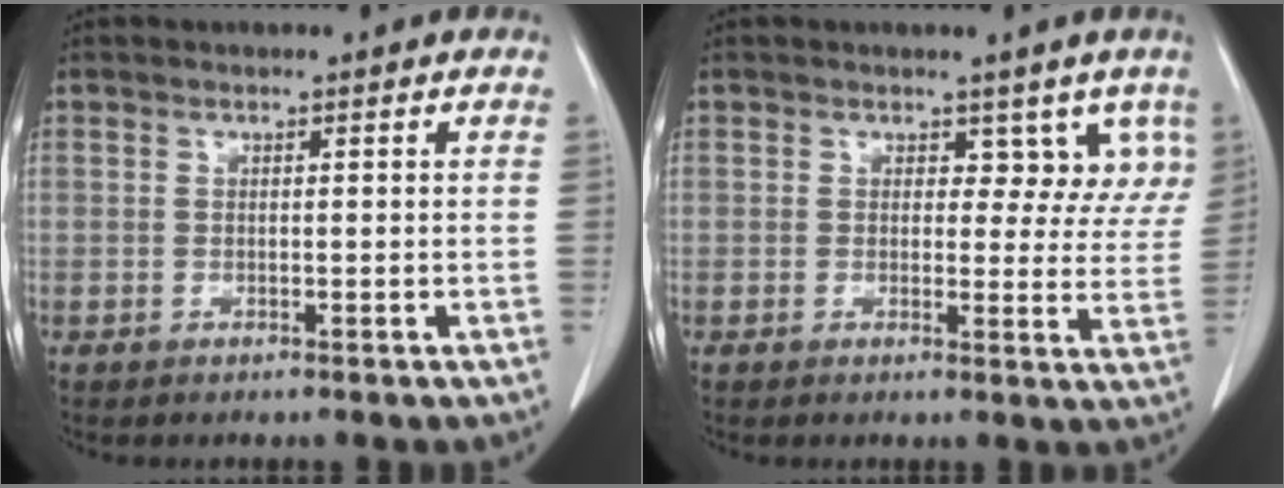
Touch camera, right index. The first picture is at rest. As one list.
[{"total": 5.4, "force": [3.6, 3.3, 2.1], "torque": [0.003, -0.005, 0.031]}]